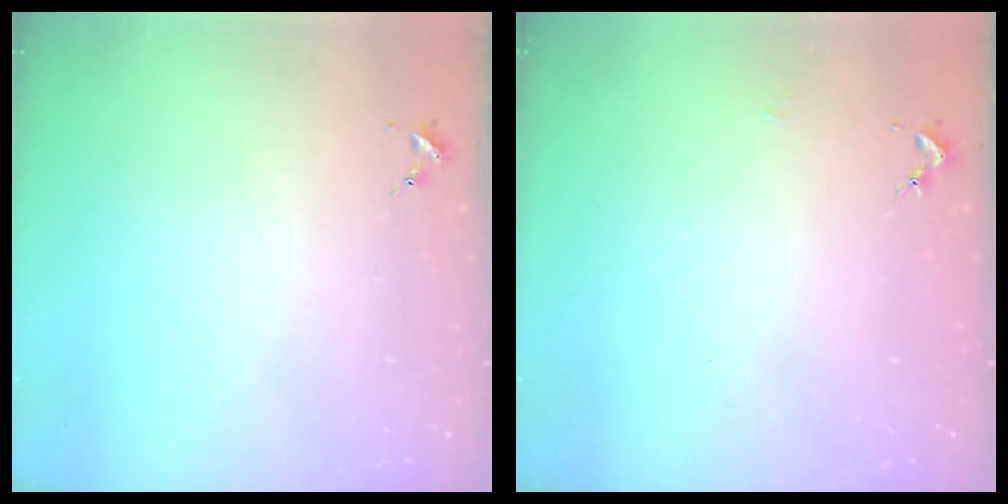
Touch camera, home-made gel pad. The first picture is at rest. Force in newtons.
{"total": 2.1, "press": 2.1, "slide": 0.3}